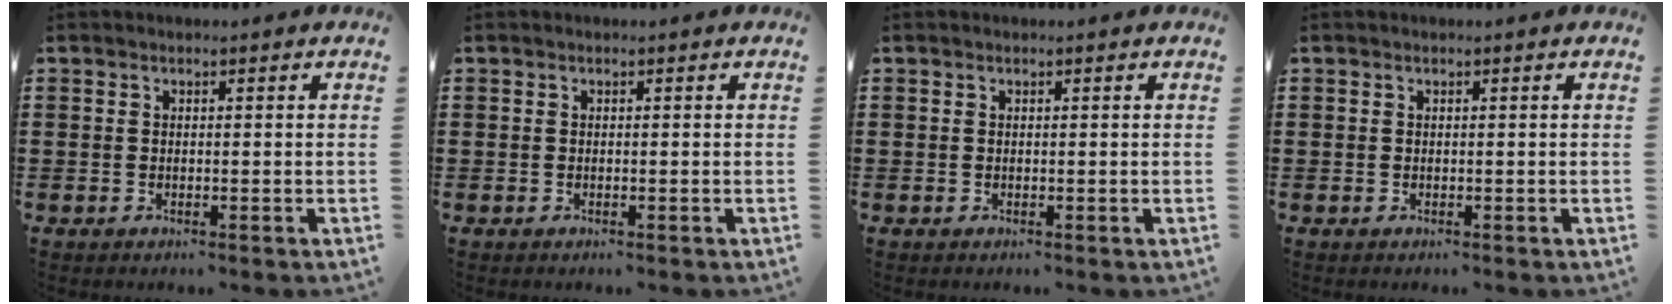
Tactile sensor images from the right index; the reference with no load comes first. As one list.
[{"total": 0.0}, {"total": 0.0}, {"total": 0.0}]